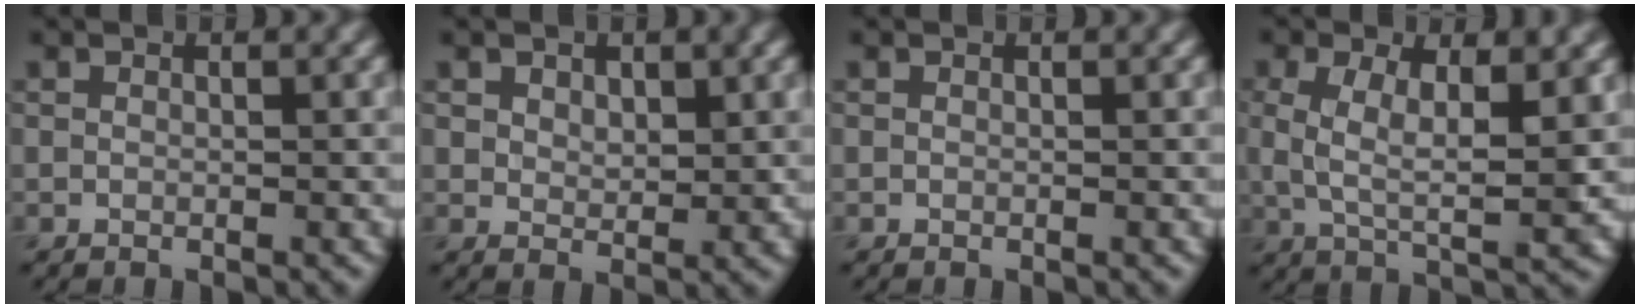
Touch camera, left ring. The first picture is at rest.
{"total": 2.0, "force": [1.1, 1.3, 1.0], "torque": [-0.018, -0.003, 0.018]}
{"total": 0.0}
{"total": 5.9, "force": [1.0, 2.5, 5.2], "torque": [-0.106, -0.001, 0.018]}